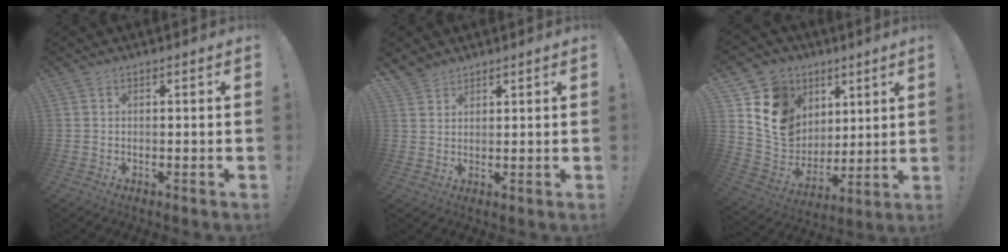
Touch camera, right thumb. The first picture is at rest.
{"total": 3.2, "force": [2.8, 1.5, 0.3], "torque": [-0.001, -0.022, 0.053]}
{"total": 15.2, "force": [6.9, 12.7, 4.6], "torque": [-0.083, -0.037, 0.153]}